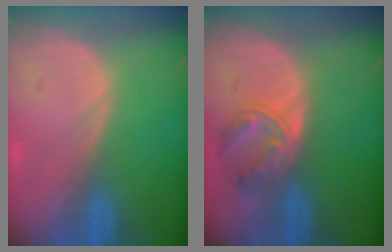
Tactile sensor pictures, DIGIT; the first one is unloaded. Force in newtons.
{"total": 5.4, "press": 5.3, "slide": 1.4}